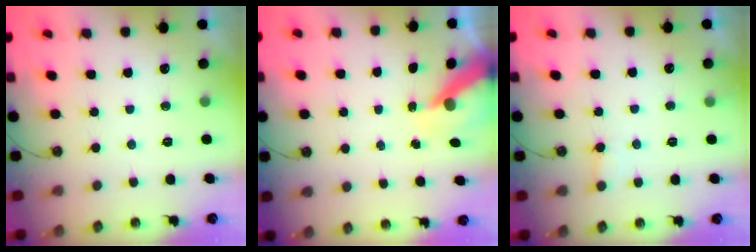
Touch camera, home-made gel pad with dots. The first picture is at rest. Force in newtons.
{"total": 7.4, "press": 7.3, "slide": 1.0}
{"total": 5.2, "press": 5.2, "slide": 0.6}